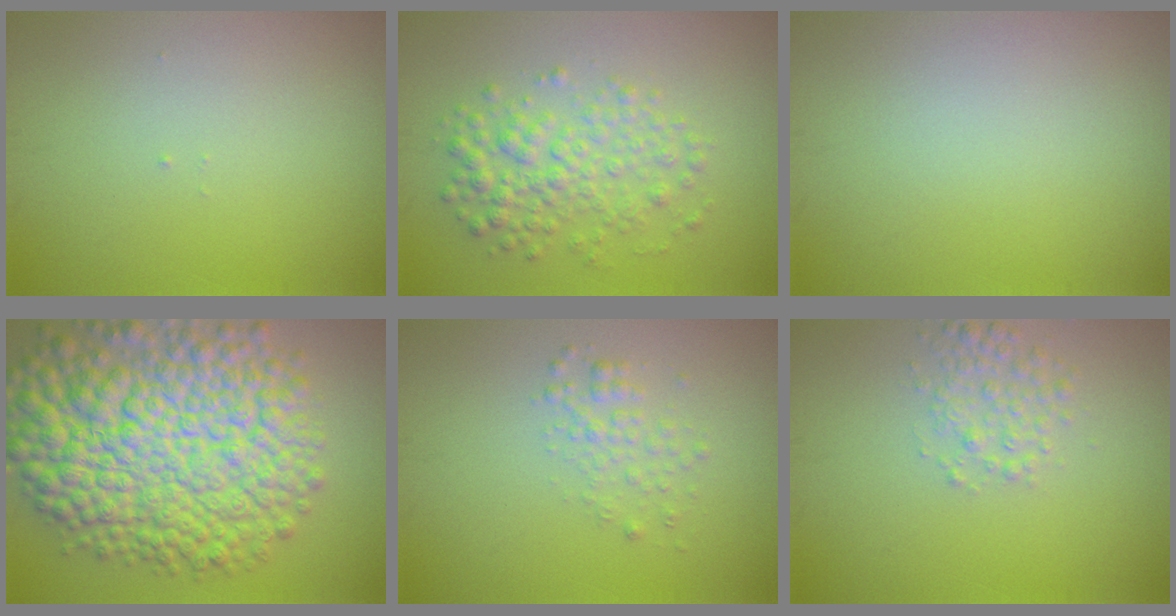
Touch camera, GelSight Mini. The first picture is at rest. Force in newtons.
{"total": 3.8, "press": 3.8, "slide": 0.1}
{"total": 0.0}
{"total": 13.4, "press": 13.4, "slide": 0.2}
{"total": 1.7, "press": 1.7, "slide": 0.1}
{"total": 2.4, "press": 2.4, "slide": 0.1}